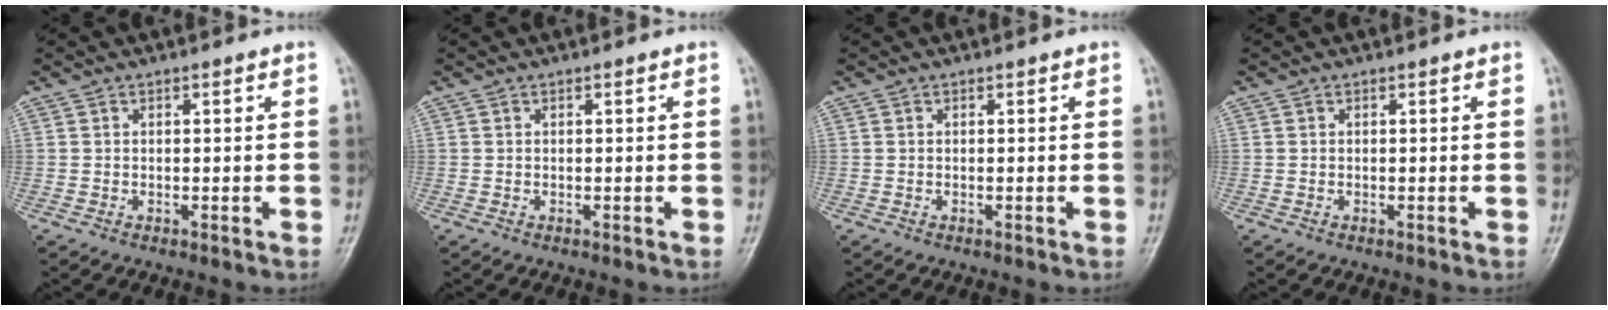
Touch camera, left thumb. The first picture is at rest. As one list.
[{"total": 0.0}, {"total": 0.0}, {"total": 0.0}]